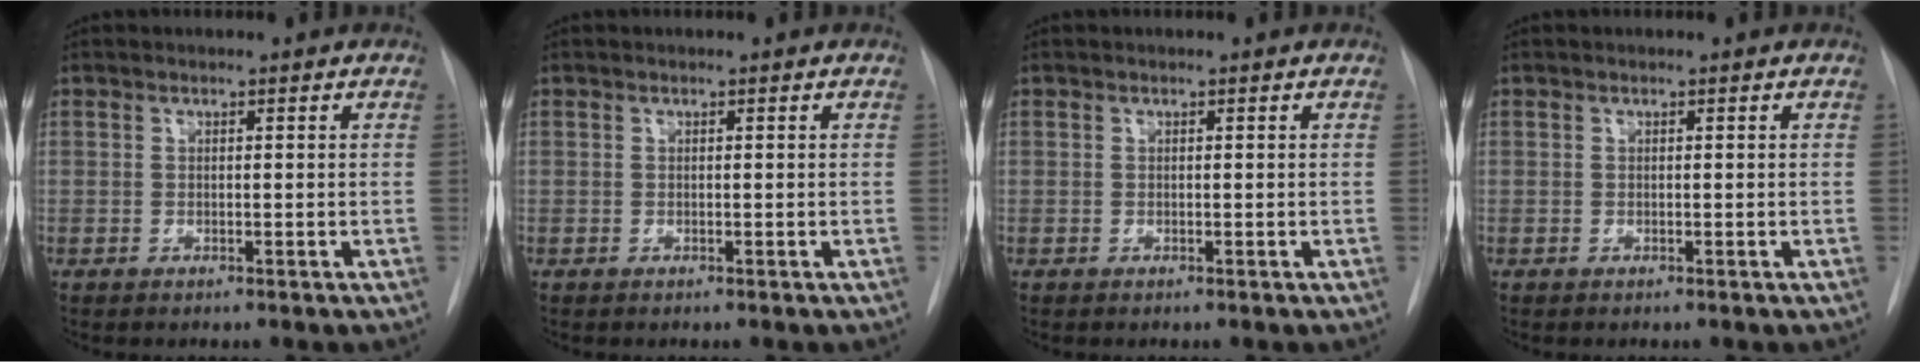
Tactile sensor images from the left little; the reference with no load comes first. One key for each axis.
{"total": 0.0}
{"total": 0.0}
{"total": 0.0}